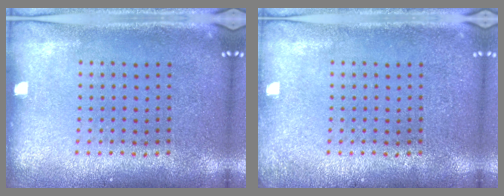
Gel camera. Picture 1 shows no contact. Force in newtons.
{"total": 0.9, "press": 0.9, "slide": 0.2}